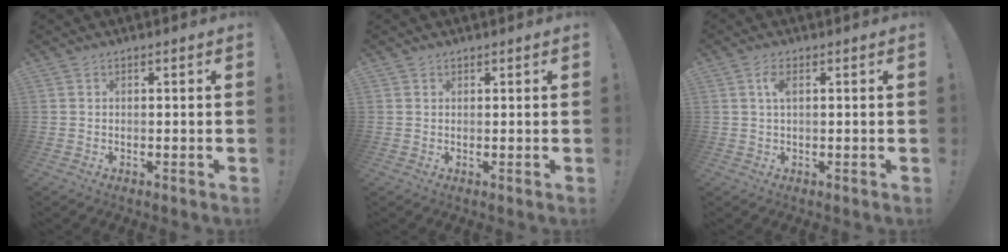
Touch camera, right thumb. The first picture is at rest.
{"total": 0.7, "force": [0.6, 0.4, 0.1], "torque": [0.002, -0.002, 0.012]}
{"total": 3.1, "force": [0.9, 1.1, 2.8], "torque": [-0.052, 0.004, 0.013]}